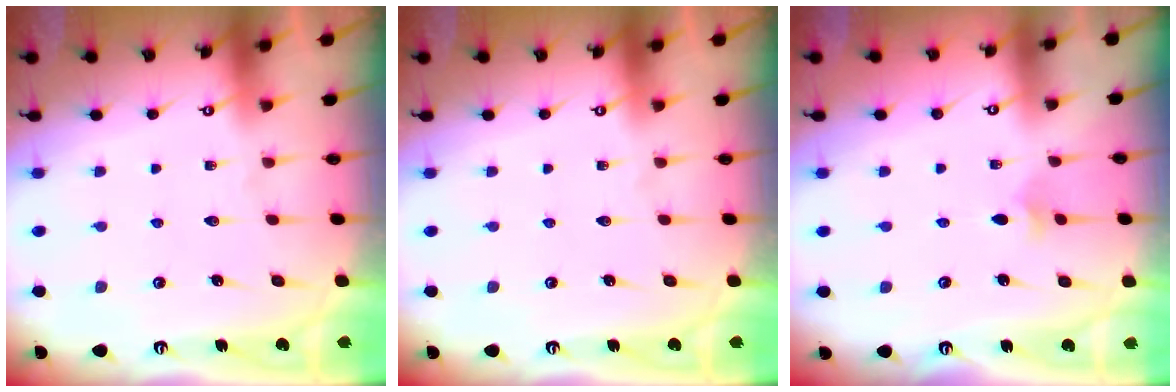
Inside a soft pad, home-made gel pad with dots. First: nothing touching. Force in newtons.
{"total": 0.0}
{"total": 3.0, "press": 2.9, "slide": 0.8}